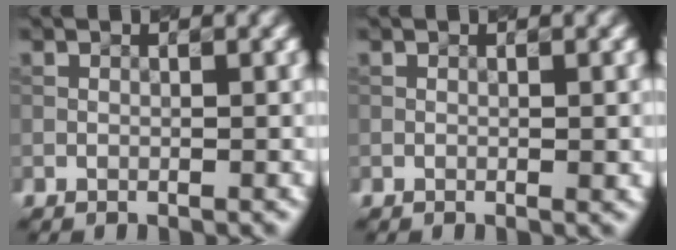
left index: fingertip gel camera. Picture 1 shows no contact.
{"total": 0.6, "force": [-0.1, 0.2, 0.6], "torque": [-0.009, 0.000, -0.001]}